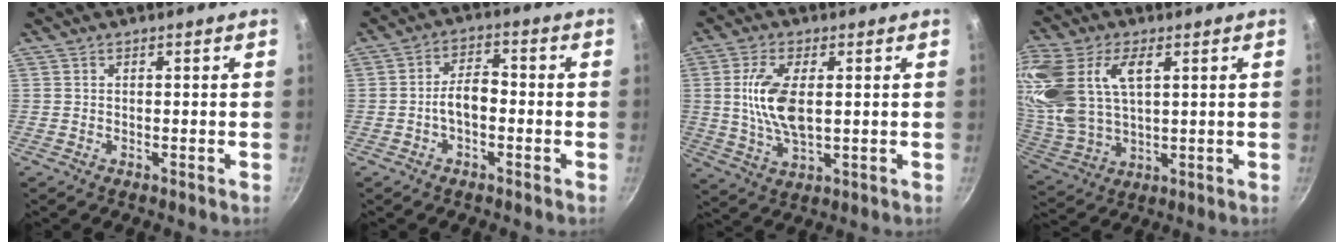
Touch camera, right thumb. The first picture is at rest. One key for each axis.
{"total": 5.4, "fx": -1.2, "fy": 3.0, "fz": 4.3, "tx": -0.069, "ty": 0.025, "tz": -0.028}
{"total": 10.5, "fx": 1.2, "fy": 4.8, "fz": 9.3, "tx": -0.192, "ty": -0.010, "tz": 0.028}
{"total": 22.4, "fx": 6.5, "fy": 12.9, "fz": 17.1, "tx": -0.415, "ty": 0.008, "tz": 0.129}